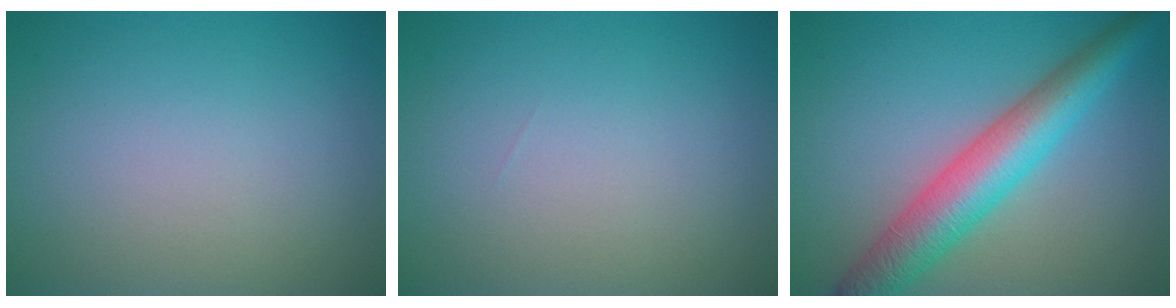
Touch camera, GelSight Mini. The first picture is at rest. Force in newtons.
{"total": 0.0}
{"total": 6.9, "press": 6.9, "slide": 0.2}